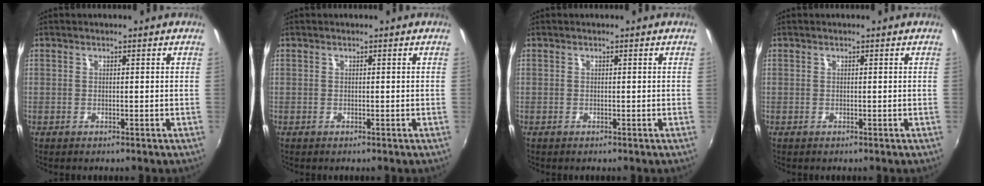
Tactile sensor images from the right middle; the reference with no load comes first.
{"total": 0.0}
{"total": 0.0}
{"total": 0.0}